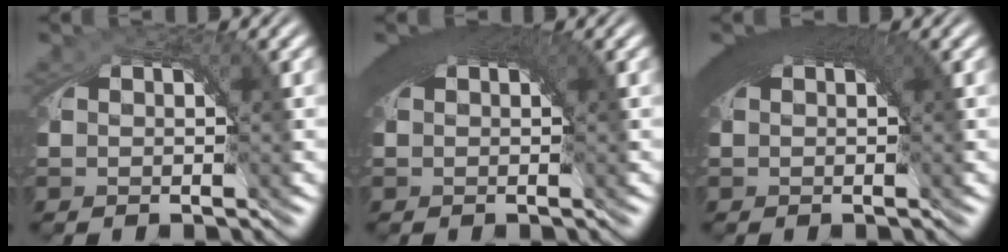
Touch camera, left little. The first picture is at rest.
{"total": 5.0, "force": [1.6, 1.7, 4.4], "torque": [-0.053, 0.014, 0.019]}
{"total": 6.1, "force": [2.0, 2.2, 5.4], "torque": [-0.064, 0.019, 0.021]}